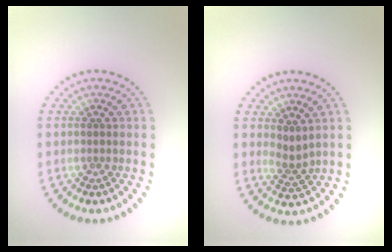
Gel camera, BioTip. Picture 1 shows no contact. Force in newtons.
{"total": 1.9, "press": 1.3, "slide": 1.4}